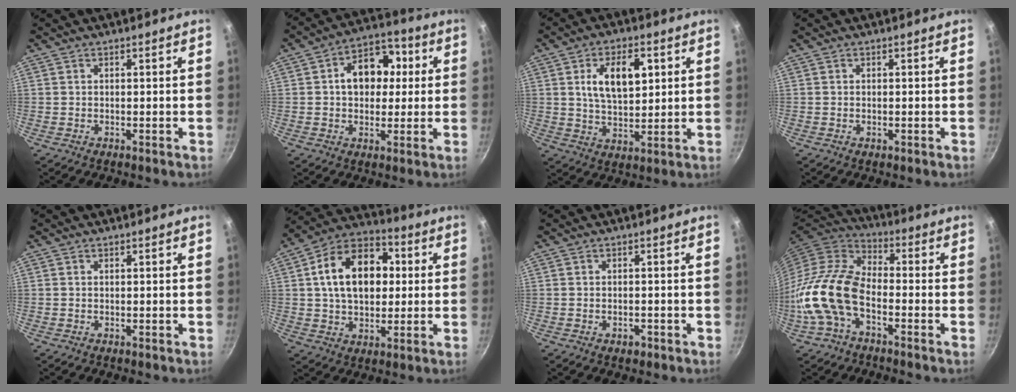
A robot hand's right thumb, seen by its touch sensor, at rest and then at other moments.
{"total": 12.1, "force": [1.8, 9.0, 7.9], "torque": [-0.071, 0.020, 0.011]}
{"total": 11.2, "force": [3.1, 6.2, 8.8], "torque": [-0.128, -0.010, 0.052]}
{"total": 0.6, "force": [-0.1, 0.3, 0.4], "torque": [-0.006, 0.001, -0.003]}
{"total": 0.0}
{"total": 17.8, "force": [2.7, 12.2, 12.7], "torque": [-0.172, 0.024, 0.030]}
{"total": 1.8, "force": [-1.0, 1.1, 1.0], "torque": [-0.014, 0.006, -0.012]}
{"total": 15.3, "force": [-4.8, 8.9, 11.5], "torque": [-0.211, 0.045, -0.109]}